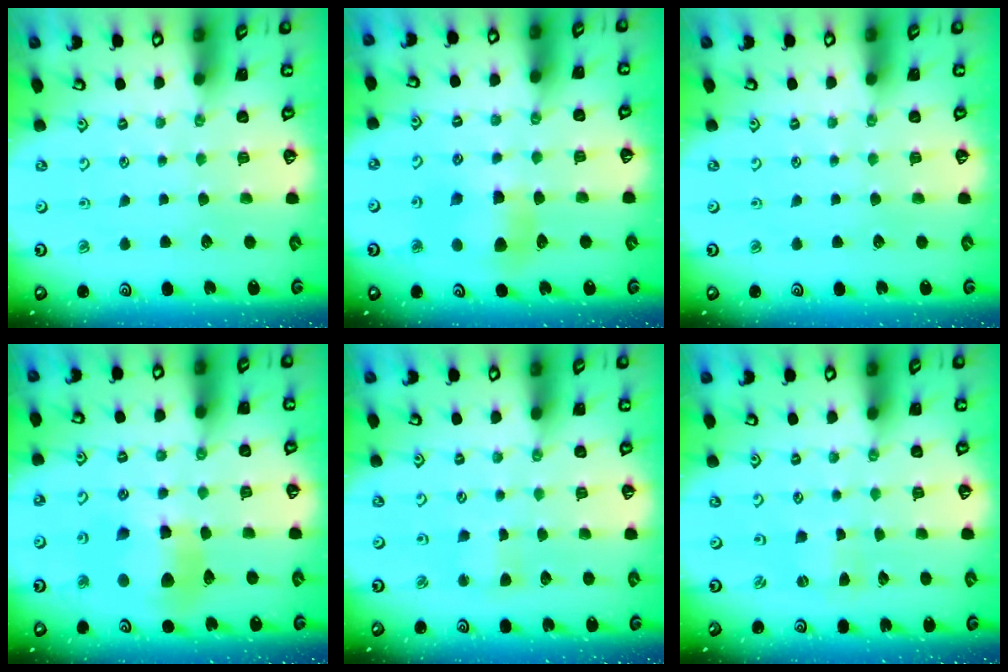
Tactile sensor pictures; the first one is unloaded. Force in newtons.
{"total": 7.2, "press": 7.2, "slide": 0.8}
{"total": 0.0}
{"total": 11.8, "press": 11.7, "slide": 1.7}
{"total": 3.3, "press": 3.3, "slide": 0.3}
{"total": 1.9, "press": 1.9, "slide": 0.2}